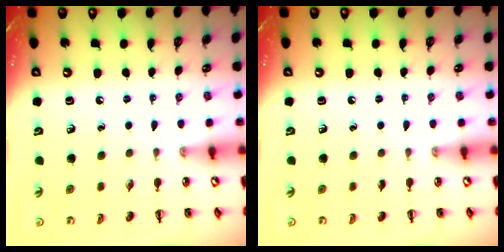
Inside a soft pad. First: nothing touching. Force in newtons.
{"total": 0.0}